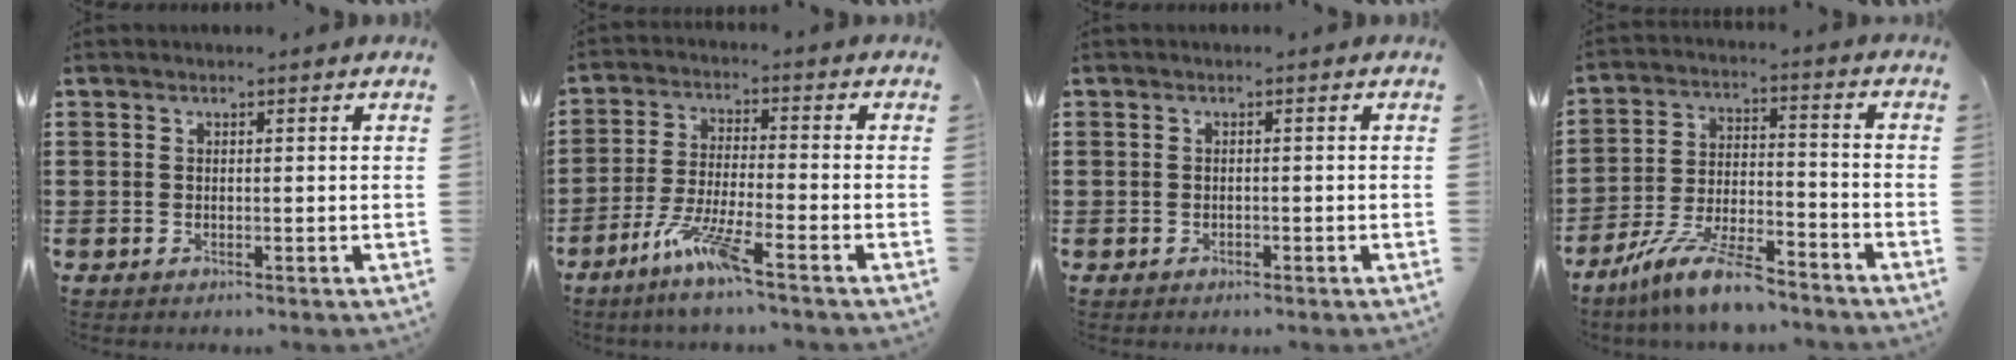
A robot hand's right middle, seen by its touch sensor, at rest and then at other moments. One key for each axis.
{"total": 7.4, "fx": -5.1, "fy": 0.4, "fz": 5.3, "tx": -0.108, "ty": -0.009, "tz": -0.096}
{"total": 1.1, "fx": -1.0, "fy": 0.5, "fz": 0.0, "tx": -0.004, "ty": 0.003, "tz": -0.022}
{"total": 10.8, "fx": -9.1, "fy": 1.6, "fz": 5.7, "tx": -0.109, "ty": 0.021, "tz": -0.176}